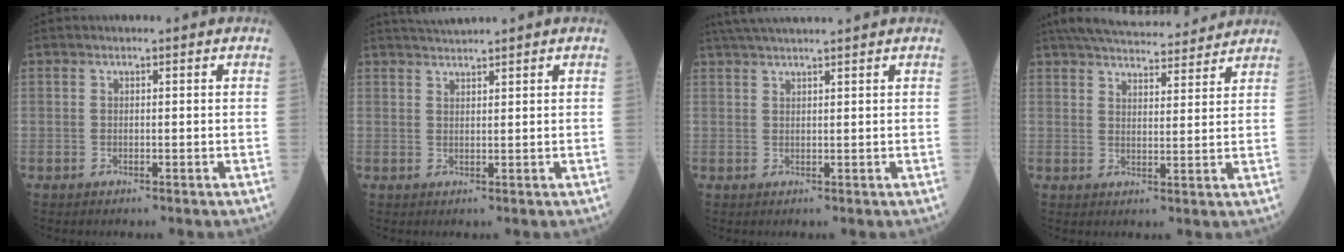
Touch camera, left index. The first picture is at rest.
{"total": 2.5, "force": [2.4, -0.7, 0.4], "torque": [-0.008, 0.014, 0.052]}
{"total": 8.0, "force": [7.0, -0.4, 3.8], "torque": [-0.059, 0.035, 0.108]}
{"total": 16.7, "force": [15.3, 3.1, 6.1], "torque": [-0.094, 0.036, 0.219]}